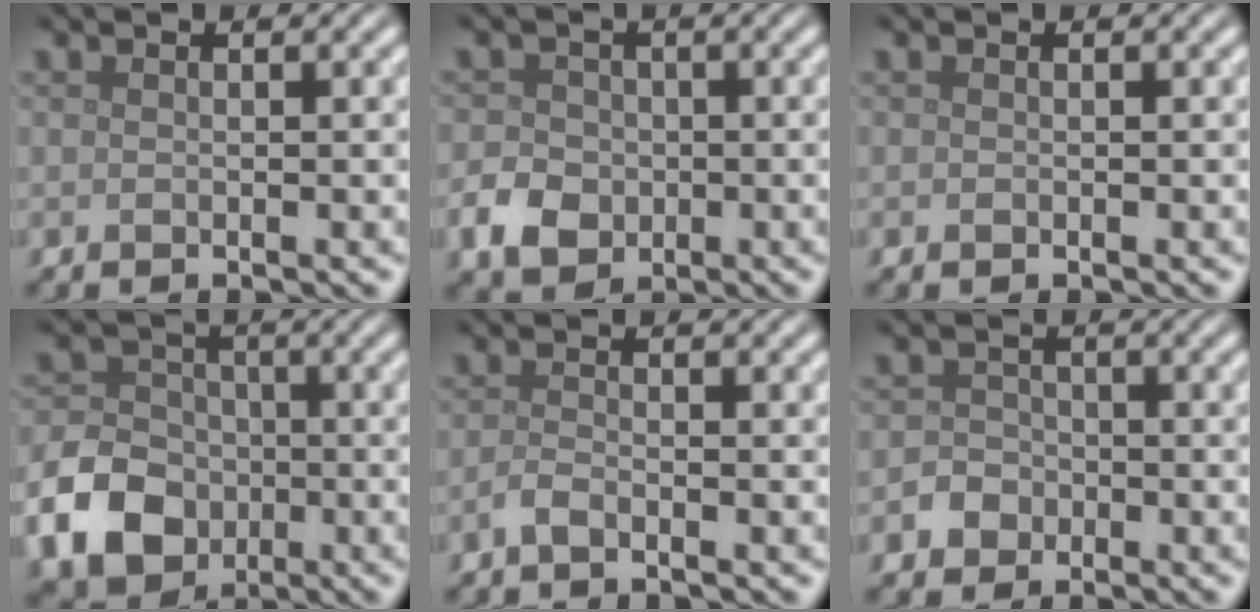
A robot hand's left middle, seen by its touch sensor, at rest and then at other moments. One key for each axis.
{"total": 3.8, "fx": -1.3, "fy": 3.1, "fz": 1.6, "tx": -0.028, "ty": 0.000, "tz": -0.033}
{"total": 0.0}
{"total": 9.1, "fx": -3.6, "fy": 7.3, "fz": 4.2, "tx": -0.086, "ty": -0.020, "tz": -0.090}
{"total": 1.2, "fx": -0.9, "fy": 0.4, "fz": 0.8, "tx": -0.019, "ty": 0.001, "tz": -0.020}
{"total": 2.0, "fx": -0.9, "fy": 1.7, "fz": 0.5, "tx": 0.007, "ty": 0.002, "tz": -0.022}